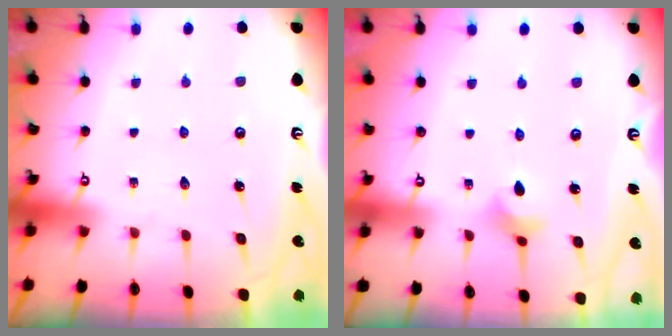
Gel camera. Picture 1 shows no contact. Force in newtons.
{"total": 4.2, "press": 4.1, "slide": 0.8}